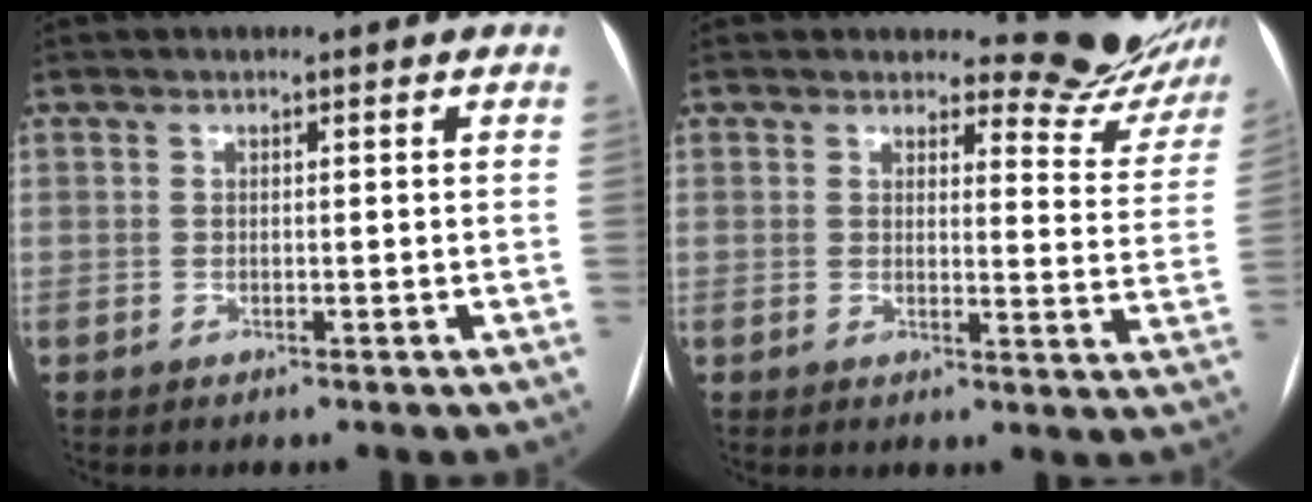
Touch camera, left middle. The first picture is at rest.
{"total": 11.3, "force": [10.8, 3.2, 1.6], "torque": [0.012, -0.065, 0.094]}